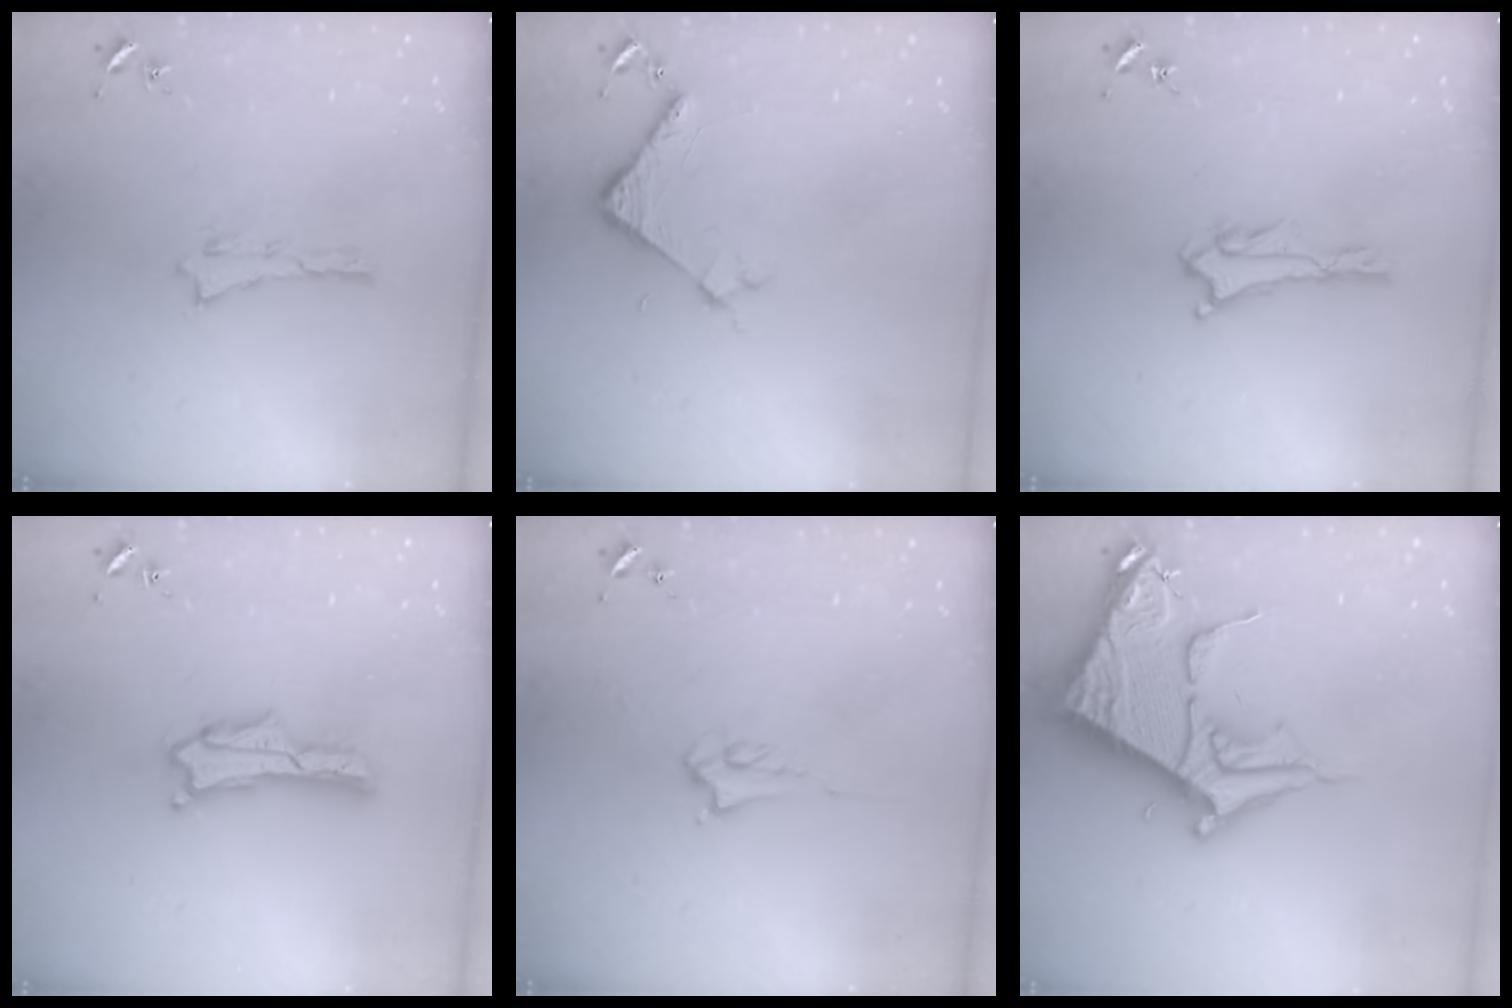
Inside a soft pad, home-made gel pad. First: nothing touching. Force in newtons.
{"total": 3.8, "press": 3.8, "slide": 0.3}
{"total": 0.7, "press": 0.7, "slide": 0.1}
{"total": 1.7, "press": 1.7, "slide": 0.3}
{"total": 2.0, "press": 1.9, "slide": 0.3}
{"total": 10.4, "press": 10.4, "slide": 1.1}